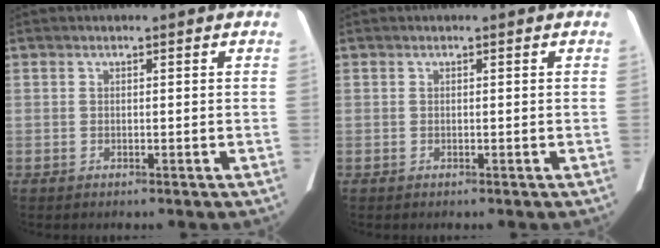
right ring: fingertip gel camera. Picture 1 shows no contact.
{"total": 0.0}